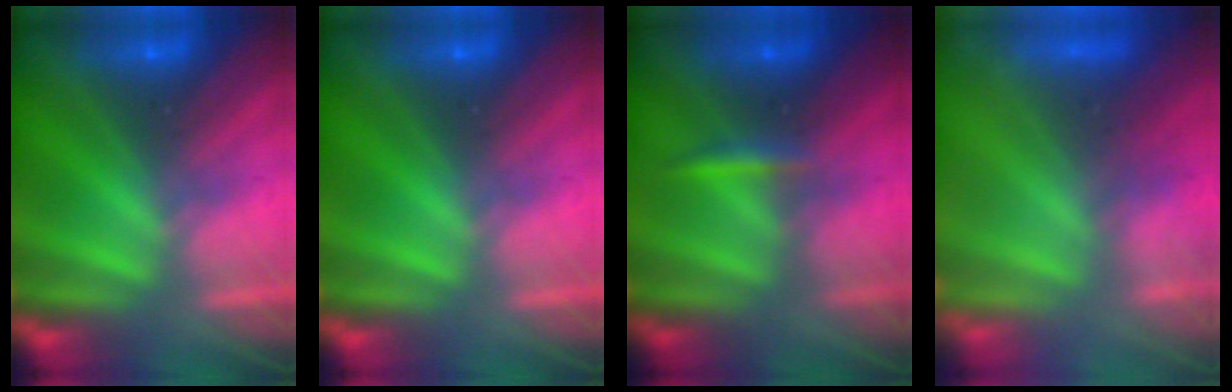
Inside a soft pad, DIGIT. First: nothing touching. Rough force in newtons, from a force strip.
{"total": 0.0}
{"total": 2.4}
{"total": 8.2}